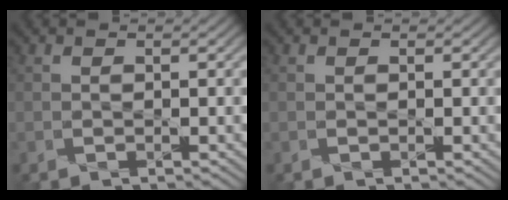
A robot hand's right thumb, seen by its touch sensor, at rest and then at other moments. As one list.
[{"total": 0.0}]